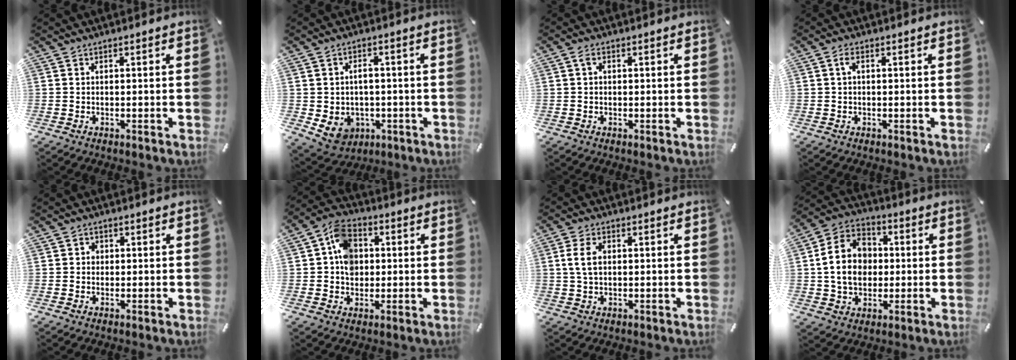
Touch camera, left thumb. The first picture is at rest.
{"total": 6.4, "force": [0.2, 5.8, 2.8], "torque": [-0.045, -0.001, 0.005]}
{"total": 1.4, "force": [0.3, 0.8, 1.1], "torque": [-0.024, 0.006, 0.003]}
{"total": 1.6, "force": [0.2, 0.8, 1.4], "torque": [-0.030, 0.005, 0.002]}
{"total": 1.5, "force": [-0.1, 1.5, 0.4], "torque": [-0.010, 0.007, -0.006]}
{"total": 9.1, "force": [0.9, 7.6, 4.9], "torque": [-0.085, 0.011, 0.018]}
{"total": 5.3, "force": [0.9, 3.3, 4.0], "torque": [-0.095, 0.006, 0.011]}
{"total": 13.3, "force": [0.1, 11.2, 7.1], "torque": [-0.153, 0.018, 0.000]}